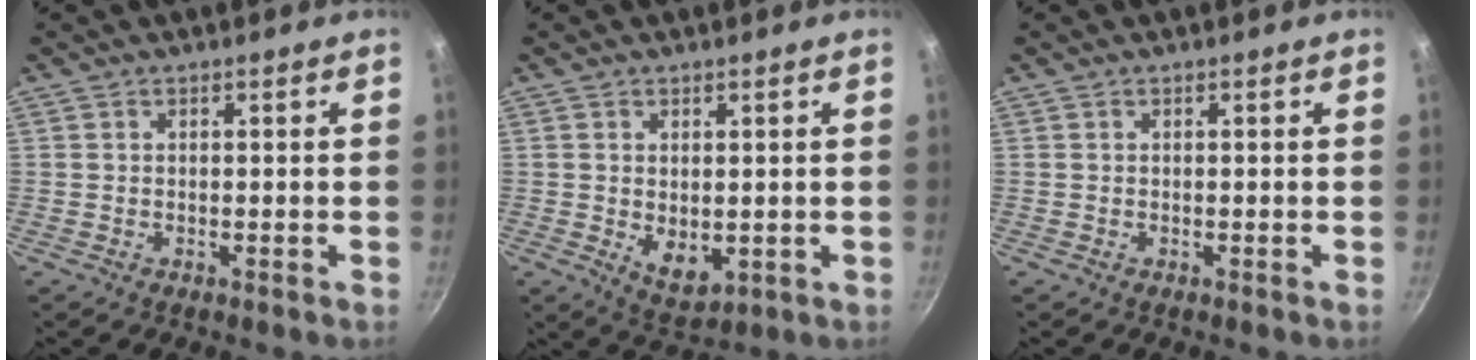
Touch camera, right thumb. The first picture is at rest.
{"total": 5.8, "force": [0.0, 3.7, 4.5], "torque": [-0.064, -0.019, 0.012]}
{"total": 0.0}